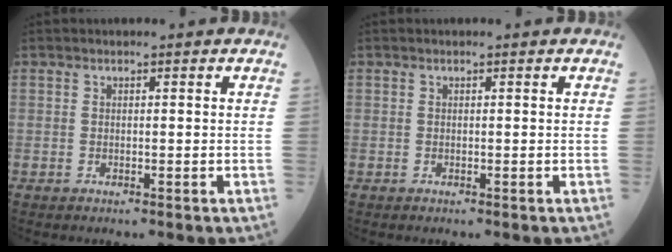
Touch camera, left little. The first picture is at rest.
{"total": 0.0}